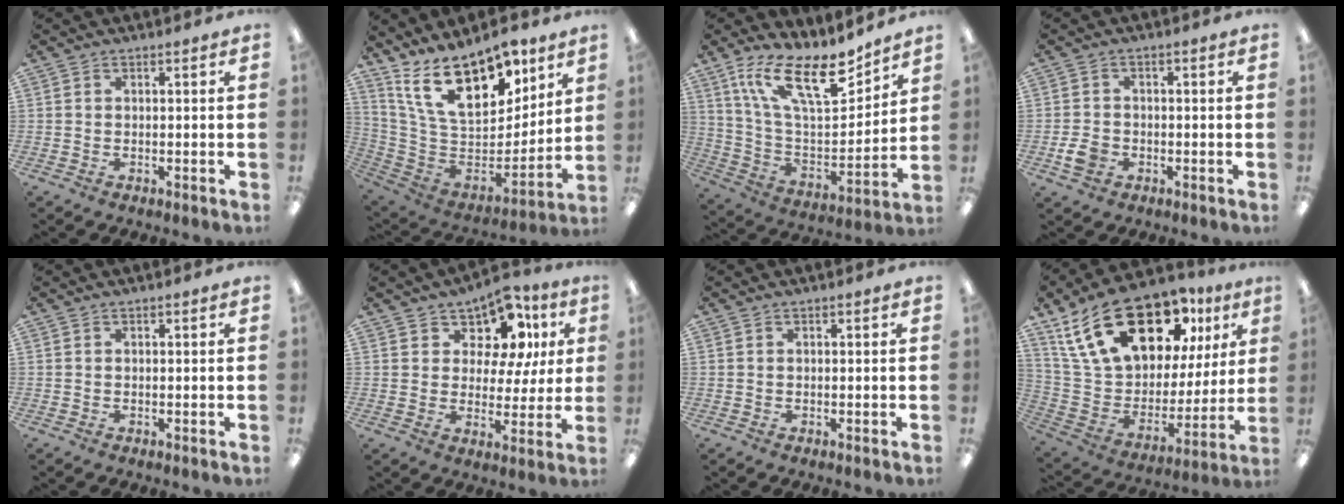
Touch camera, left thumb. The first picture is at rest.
{"total": 21.8, "force": [13.8, 10.9, 12.9], "torque": [-0.216, -0.086, 0.248]}
{"total": 19.5, "force": [13.4, 6.8, 12.4], "torque": [-0.219, -0.081, 0.232]}
{"total": 3.9, "force": [-1.3, 3.0, 2.0], "torque": [-0.045, 0.003, -0.025]}
{"total": 0.0}
{"total": 11.2, "force": [7.1, 7.1, 5.1], "torque": [-0.089, -0.042, 0.131]}
{"total": 0.0}
{"total": 24.5, "force": [15.1, 12.7, 14.6], "torque": [-0.257, -0.085, 0.268]}